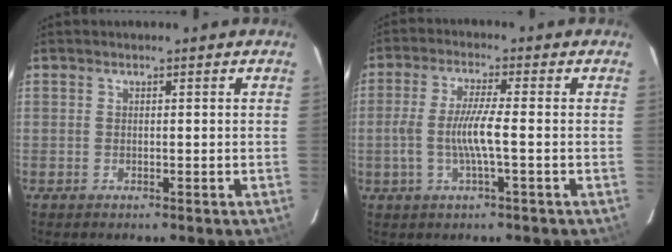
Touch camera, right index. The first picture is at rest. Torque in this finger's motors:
{"motor_torque": [1.12, 0.05, 0.66, 0.14]}